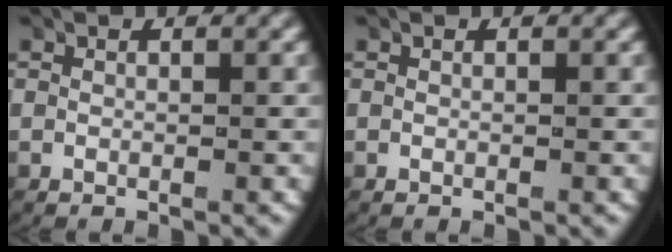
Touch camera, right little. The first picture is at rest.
{"total": 0.0}